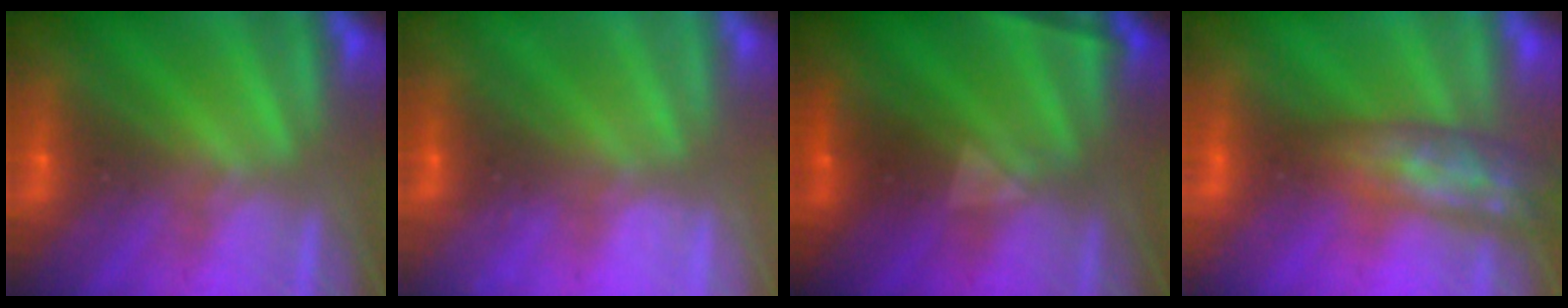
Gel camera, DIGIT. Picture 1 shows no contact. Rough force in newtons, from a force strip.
{"total": 2.3}
{"total": 2.3}
{"total": 3.0}